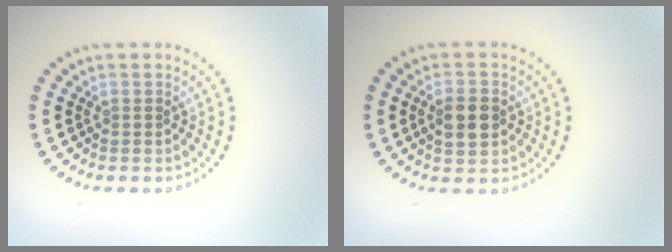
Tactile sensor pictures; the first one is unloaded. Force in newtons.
{"total": 3.3, "press": 3.3, "slide": 0.1}